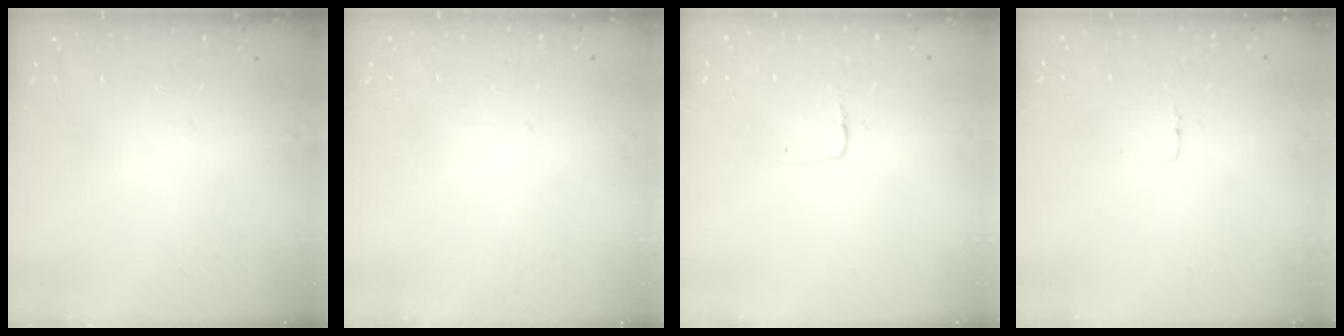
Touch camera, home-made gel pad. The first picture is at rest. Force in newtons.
{"total": 0.0}
{"total": 2.9, "press": 2.9, "slide": 0.2}
{"total": 2.3, "press": 2.3, "slide": 0.1}